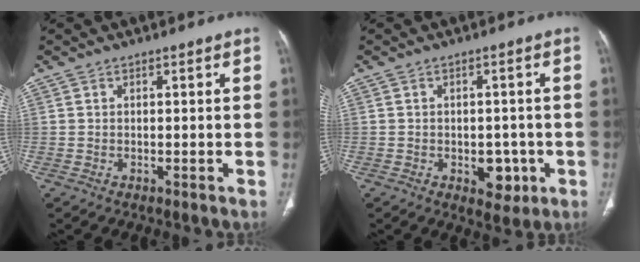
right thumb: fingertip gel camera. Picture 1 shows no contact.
{"total": 5.3, "force": [-1.6, 3.6, 3.6], "torque": [-0.019, 0.003, -0.013]}